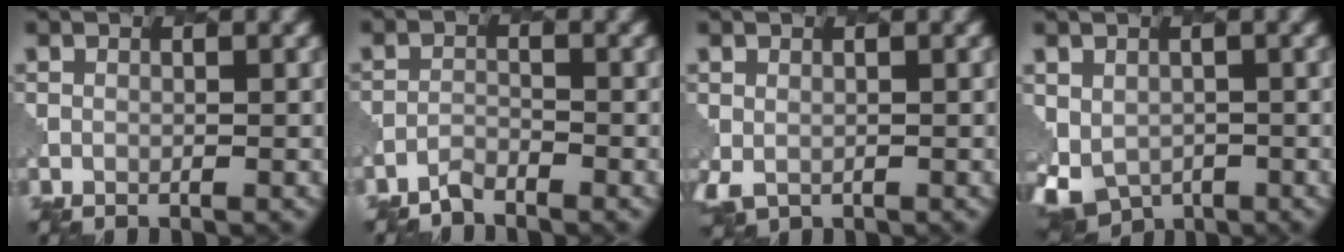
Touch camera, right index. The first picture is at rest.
{"total": 1.2, "force": [-1.2, 0.1, -0.2], "torque": [0.003, 0.001, -0.027]}
{"total": 1.3, "force": [-0.3, 1.1, 0.7], "torque": [-0.020, -0.006, 0.000]}
{"total": 5.6, "force": [-0.8, 4.6, 3.2], "torque": [-0.067, -0.026, 0.005]}